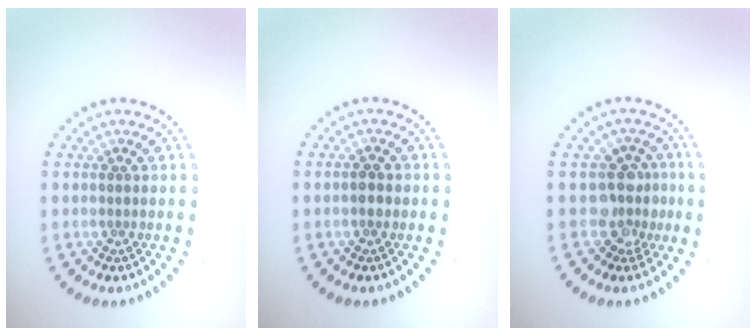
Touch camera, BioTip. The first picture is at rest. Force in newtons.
{"total": 1.4, "press": 1.4, "slide": 0.1}
{"total": 3.1, "press": 2.3, "slide": 2.1}